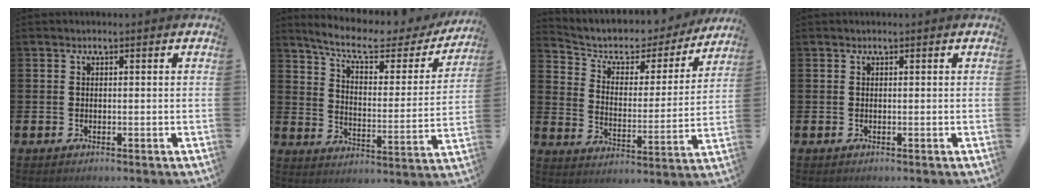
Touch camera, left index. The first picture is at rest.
{"total": 8.4, "force": [7.1, 2.1, 4.0], "torque": [-0.098, -0.044, 0.116]}
{"total": 5.8, "force": [4.9, 2.8, 1.3], "torque": [-0.055, -0.038, 0.076]}
{"total": 0.0}